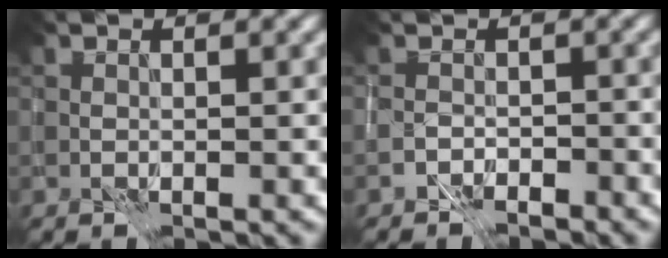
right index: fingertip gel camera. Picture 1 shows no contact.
{"total": 2.0, "force": [-1.7, 1.0, 0.1], "torque": [-0.003, 0.001, -0.037]}